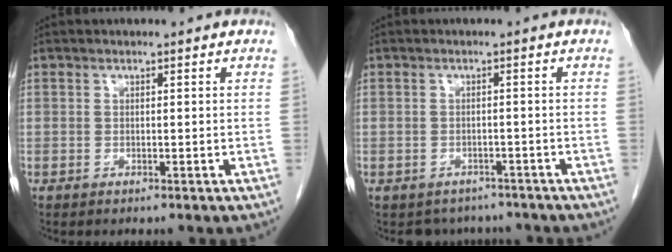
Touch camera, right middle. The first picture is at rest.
{"total": 5.0, "force": [-4.3, 2.4, 0.0], "torque": [0.007, 0.008, -0.053]}